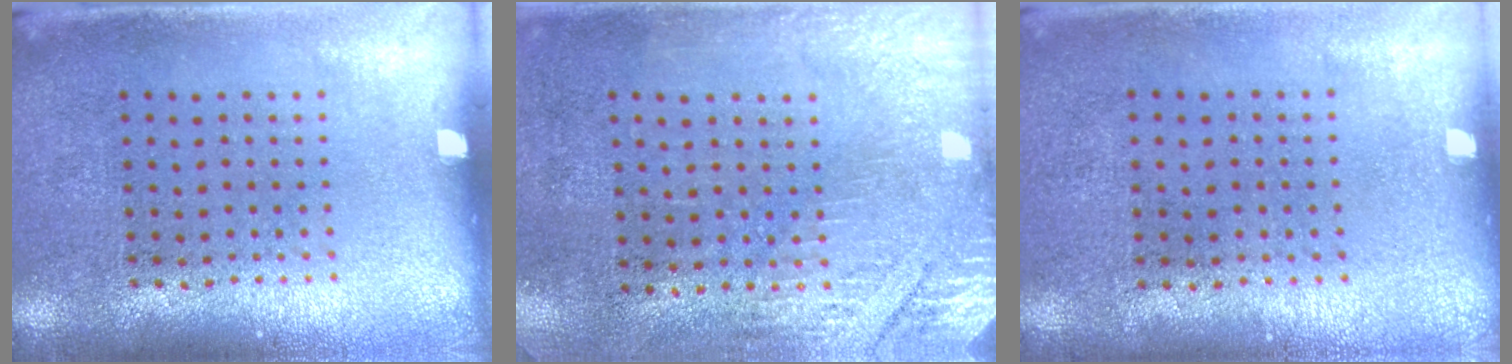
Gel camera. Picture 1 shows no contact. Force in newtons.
{"total": 2.9, "press": 2.5, "slide": 1.5}
{"total": 0.0}